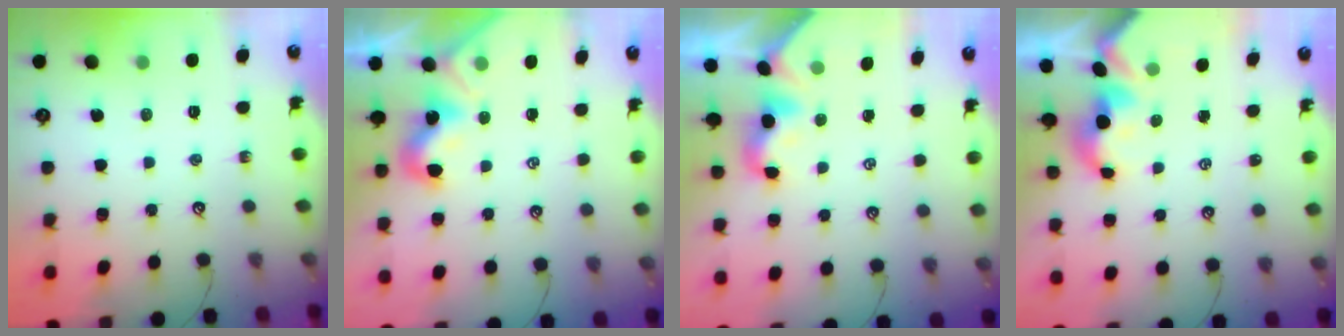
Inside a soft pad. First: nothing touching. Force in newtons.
{"total": 2.0, "press": 2.0, "slide": 0.5}
{"total": 2.1, "press": 2.0, "slide": 0.5}
{"total": 1.5, "press": 1.5, "slide": 0.2}